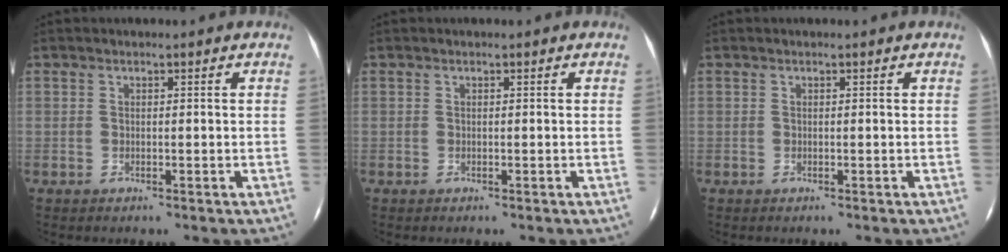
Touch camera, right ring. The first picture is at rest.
{"total": 0.0}
{"total": 0.0}